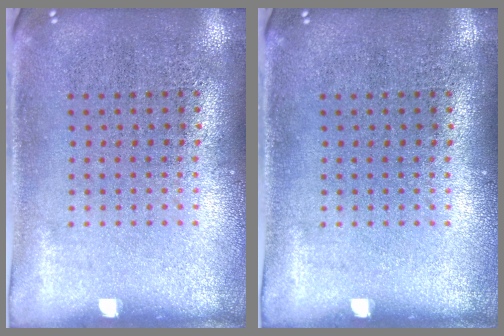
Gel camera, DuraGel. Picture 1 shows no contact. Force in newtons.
{"total": 0.0}